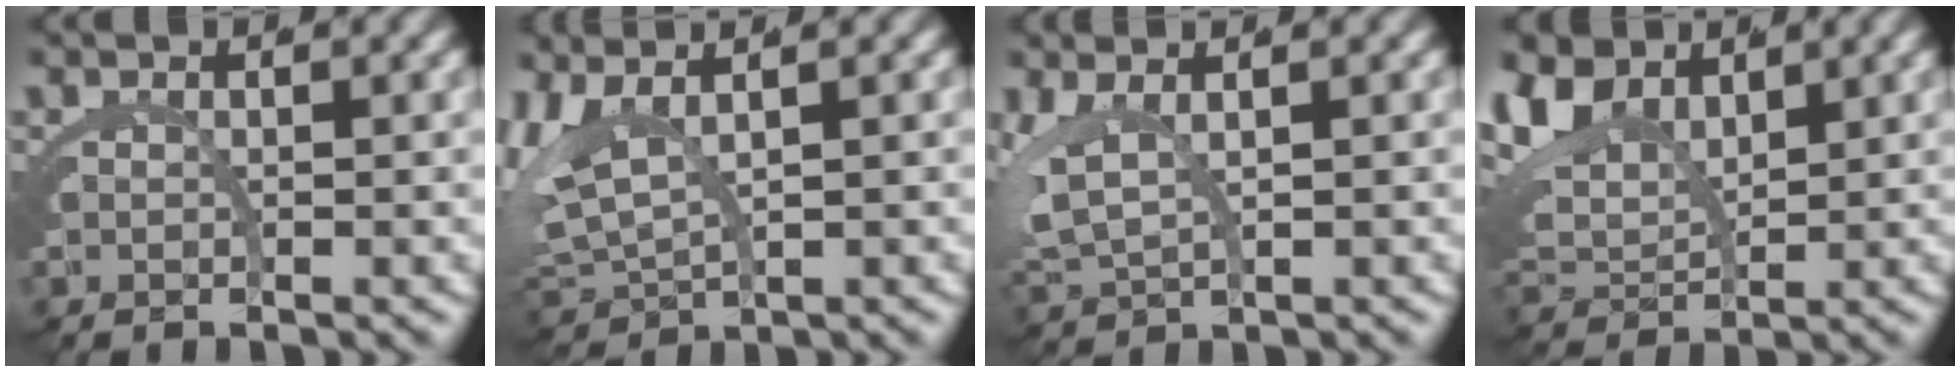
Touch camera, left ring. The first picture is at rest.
{"total": 4.7, "force": [2.3, 2.8, 3.0], "torque": [-0.090, -0.005, 0.054]}
{"total": 3.0, "force": [1.8, 1.3, 2.0], "torque": [-0.054, 0.004, 0.038]}
{"total": 6.2, "force": [4.1, 3.5, 3.0], "torque": [-0.088, -0.007, 0.084]}